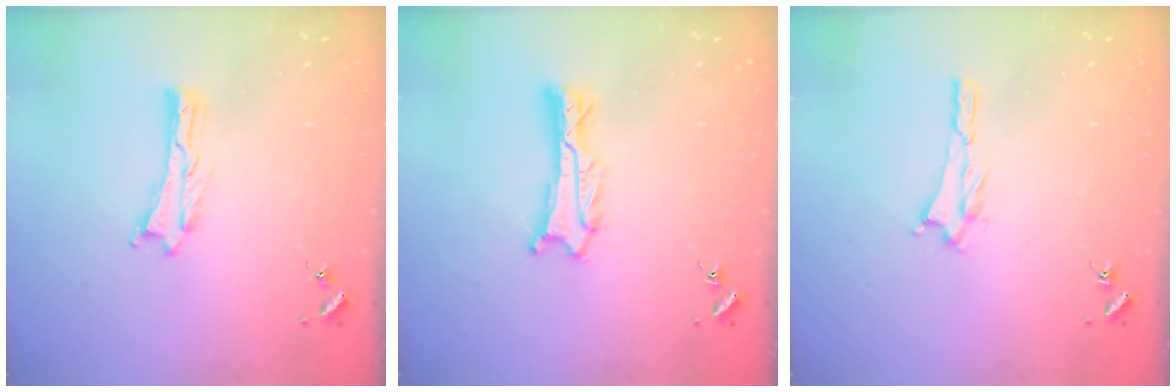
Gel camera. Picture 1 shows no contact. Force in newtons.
{"total": 1.2, "press": 1.2, "slide": 0.1}
{"total": 1.4, "press": 1.4, "slide": 0.3}